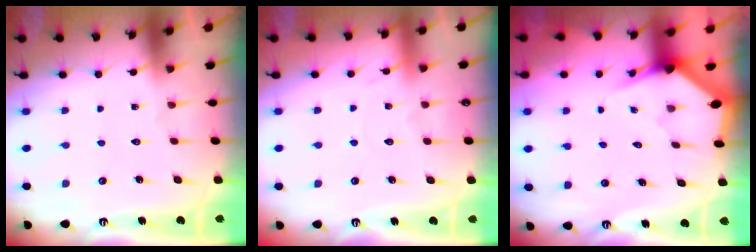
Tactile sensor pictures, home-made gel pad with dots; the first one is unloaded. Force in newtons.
{"total": 3.3, "press": 3.3, "slide": 0.4}
{"total": 3.0, "press": 3.0, "slide": 0.1}